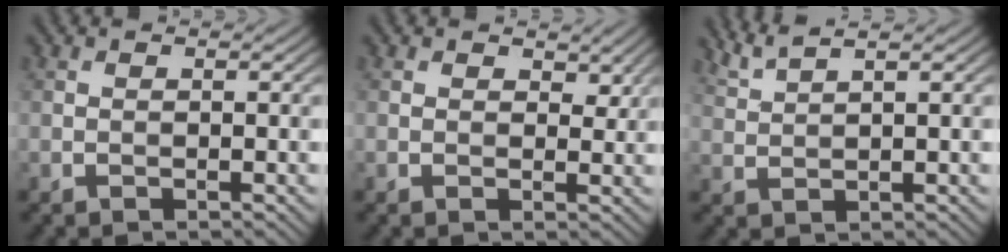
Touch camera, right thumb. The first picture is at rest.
{"total": 2.2, "force": [1.3, 1.3, 1.3], "torque": [-0.019, -0.005, 0.021]}
{"total": 3.5, "force": [2.7, 0.5, 2.2], "torque": [-0.037, 0.012, 0.058]}